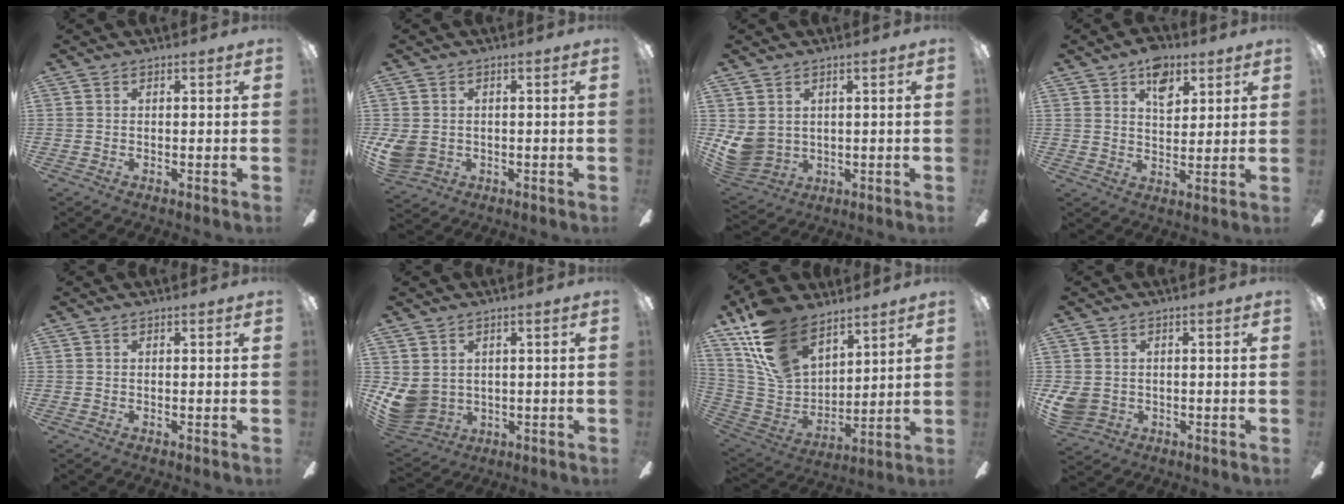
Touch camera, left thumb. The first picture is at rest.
{"total": 5.8, "force": [0.2, 5.0, 2.9], "torque": [-0.080, 0.005, 0.006]}
{"total": 6.4, "force": [2.0, 5.6, 2.6], "torque": [-0.078, -0.014, 0.038]}
{"total": 8.6, "force": [5.0, 5.2, 4.7], "torque": [-0.056, -0.013, 0.087]}
{"total": 0.0}
{"total": 6.8, "force": [1.6, 6.0, 2.8], "torque": [-0.088, -0.016, 0.031]}
{"total": 18.5, "force": [12.5, 10.3, 9.0], "torque": [-0.207, -0.063, 0.238]}
{"total": 5.2, "force": [0.3, 4.7, 2.2], "torque": [-0.064, 0.004, 0.009]}